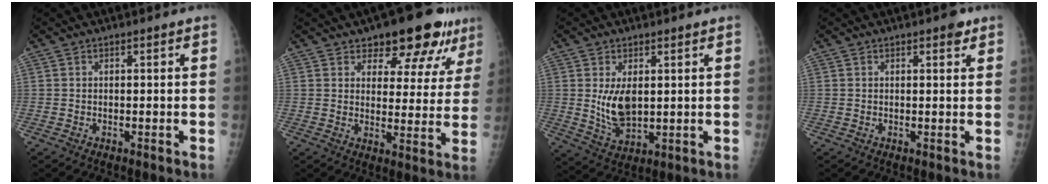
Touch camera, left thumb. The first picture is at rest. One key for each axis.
{"total": 13.4, "fx": 9.5, "fy": 6.3, "fz": 7.1, "tx": -0.036, "ty": -0.044, "tz": 0.118}
{"total": 7.1, "fx": 1.2, "fy": 4.0, "fz": 5.8, "tx": -0.099, "ty": -0.020, "tz": 0.035}
{"total": 1.9, "fx": 1.2, "fy": 0.8, "fz": 1.3, "tx": -0.010, "ty": -0.003, "tz": 0.013}